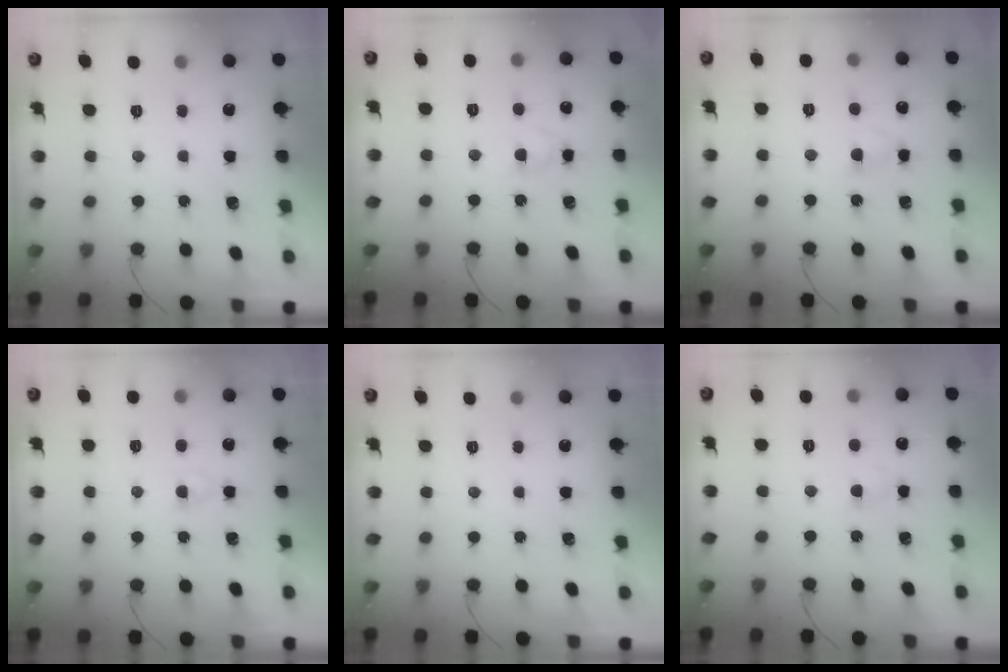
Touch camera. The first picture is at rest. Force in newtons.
{"total": 2.9, "press": 2.7, "slide": 1.1}
{"total": 2.8, "press": 2.5, "slide": 1.3}
{"total": 1.5, "press": 1.4, "slide": 0.6}
{"total": 0.0}
{"total": 2.1, "press": 1.9, "slide": 0.9}